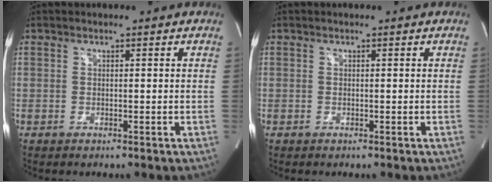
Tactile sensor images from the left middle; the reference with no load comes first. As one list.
[{"total": 0.0}]